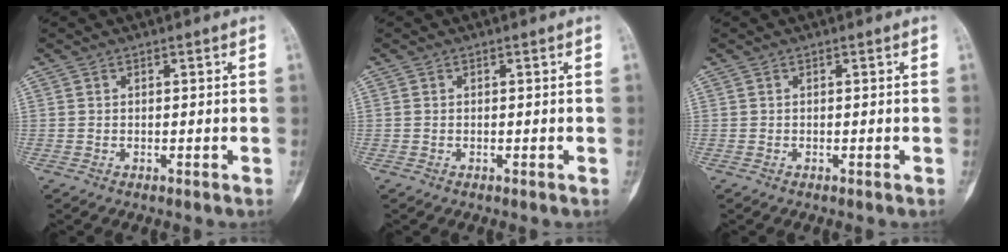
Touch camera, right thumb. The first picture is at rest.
{"total": 0.0}
{"total": 0.0}